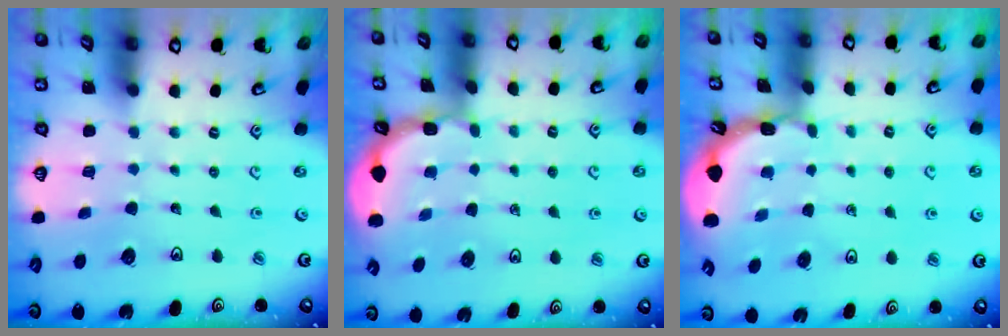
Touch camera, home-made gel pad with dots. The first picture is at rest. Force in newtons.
{"total": 1.9, "press": 1.9, "slide": 0.1}
{"total": 1.6, "press": 1.6, "slide": 0.3}